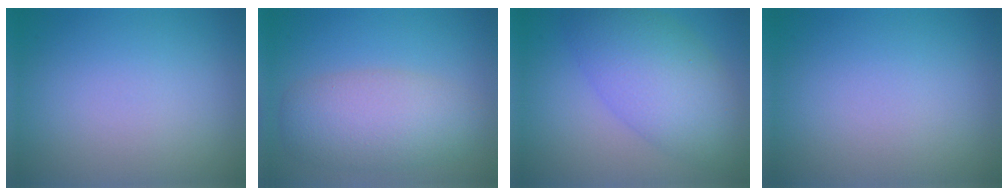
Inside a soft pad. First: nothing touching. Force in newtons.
{"total": 5.5, "press": 5.5, "slide": 0.2}
{"total": 6.8, "press": 6.8, "slide": 0.1}
{"total": 0.0}